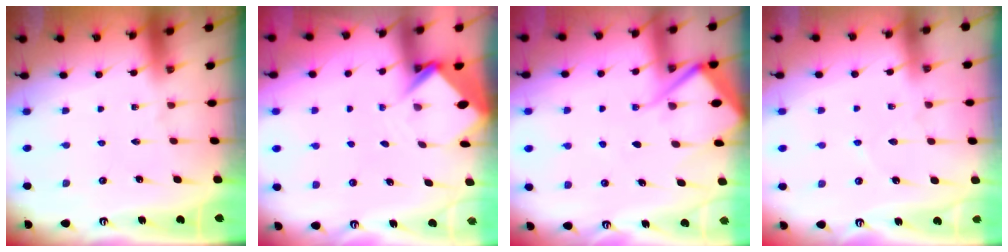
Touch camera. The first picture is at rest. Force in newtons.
{"total": 3.9, "press": 3.9, "slide": 0.2}
{"total": 8.0, "press": 7.9, "slide": 1.0}
{"total": 6.0, "press": 6.0, "slide": 0.6}